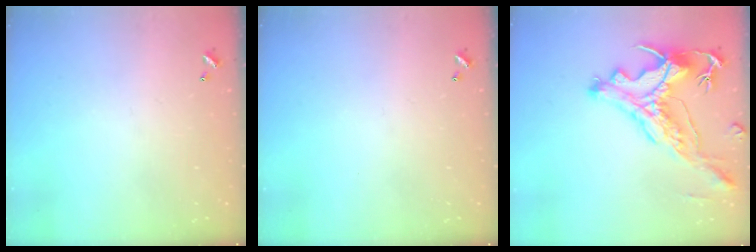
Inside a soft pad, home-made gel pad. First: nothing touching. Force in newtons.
{"total": 0.0}
{"total": 4.0, "press": 3.8, "slide": 1.3}